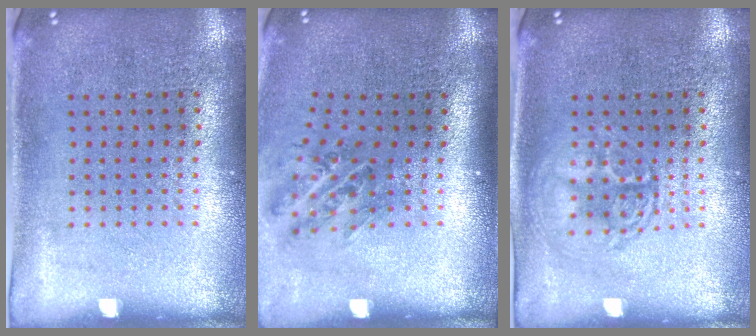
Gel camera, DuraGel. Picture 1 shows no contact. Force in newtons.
{"total": 1.1, "press": 1.0, "slide": 0.6}
{"total": 2.6, "press": 2.6, "slide": 0.4}